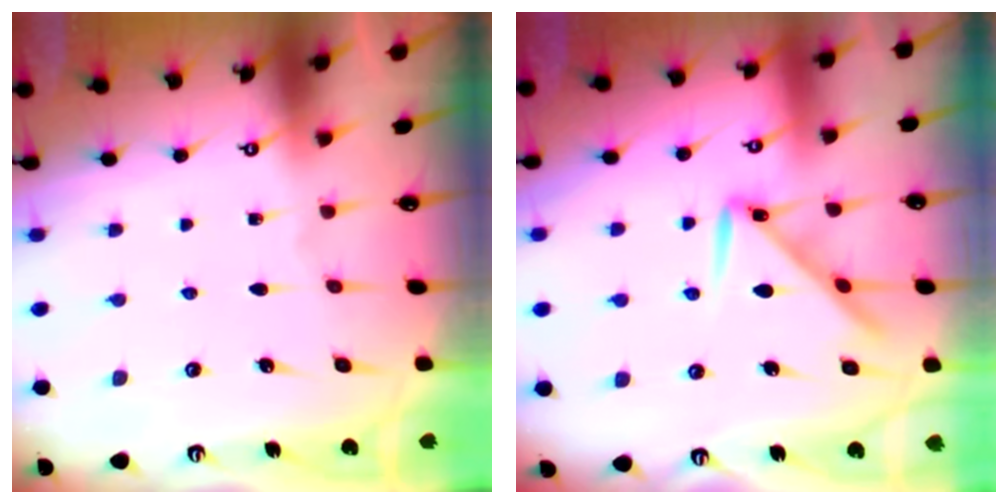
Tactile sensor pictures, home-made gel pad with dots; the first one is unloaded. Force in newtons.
{"total": 10.1, "press": 10.1, "slide": 0.6}